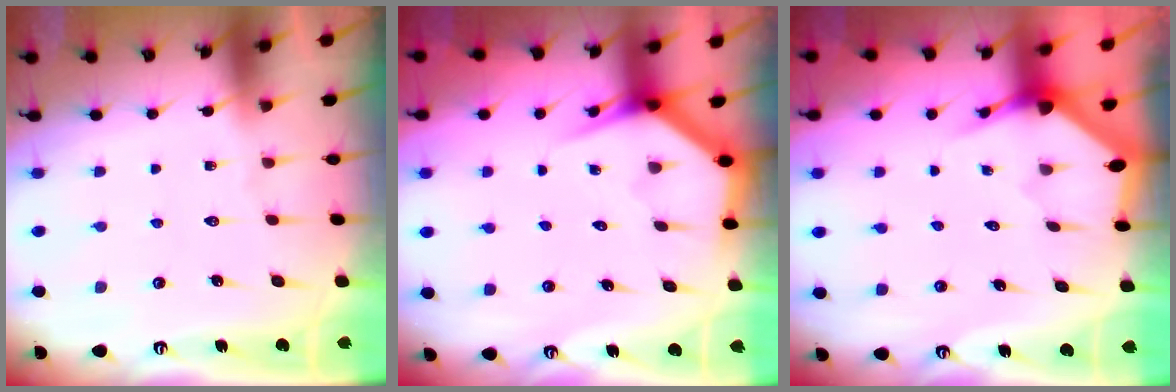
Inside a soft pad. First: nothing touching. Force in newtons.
{"total": 3.6, "press": 3.6, "slide": 0.2}
{"total": 2.9, "press": 2.9, "slide": 0.2}